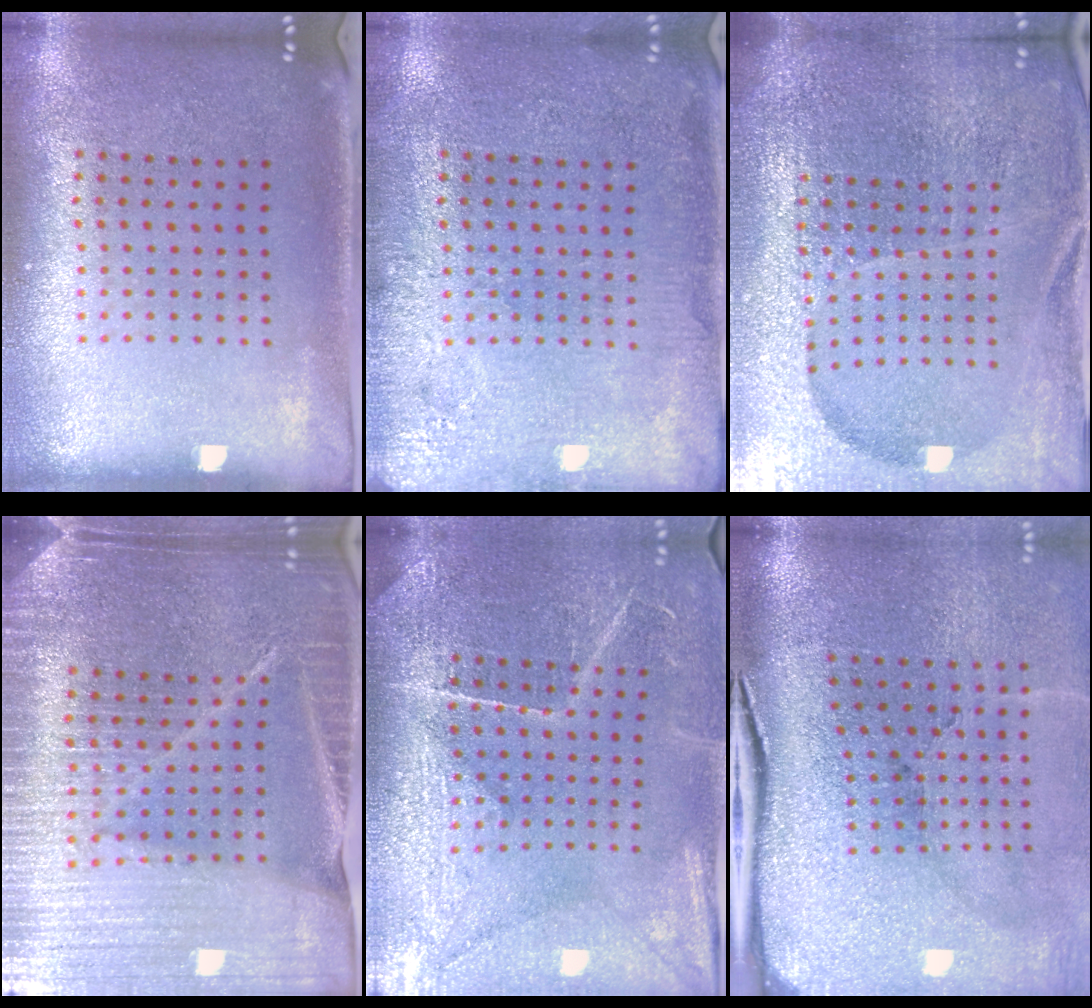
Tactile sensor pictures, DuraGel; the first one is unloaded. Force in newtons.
{"total": 3.8, "press": 3.8, "slide": 0.5}
{"total": 6.5, "press": 5.7, "slide": 3.2}
{"total": 5.3, "press": 4.7, "slide": 2.4}
{"total": 4.0, "press": 3.8, "slide": 1.3}
{"total": 4.9, "press": 3.9, "slide": 3.0}